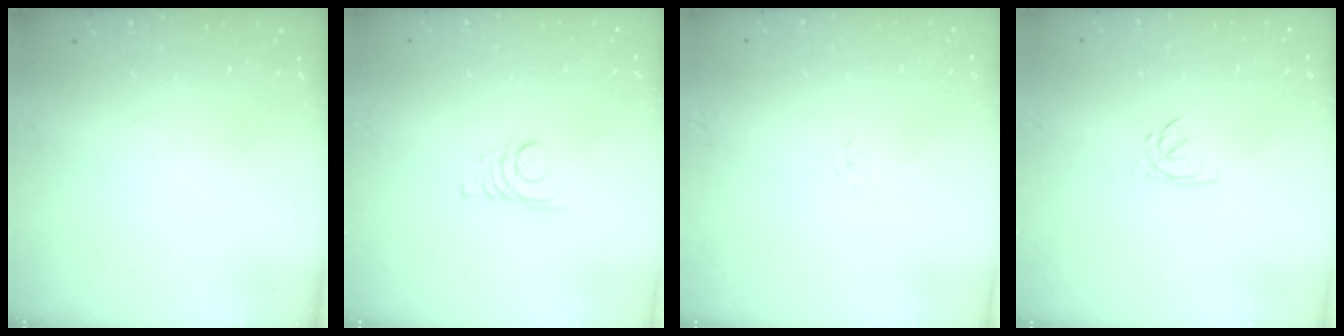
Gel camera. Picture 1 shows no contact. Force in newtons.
{"total": 1.8, "press": 1.7, "slide": 0.1}
{"total": 1.1, "press": 1.0, "slide": 0.3}
{"total": 2.8, "press": 2.8, "slide": 0.1}